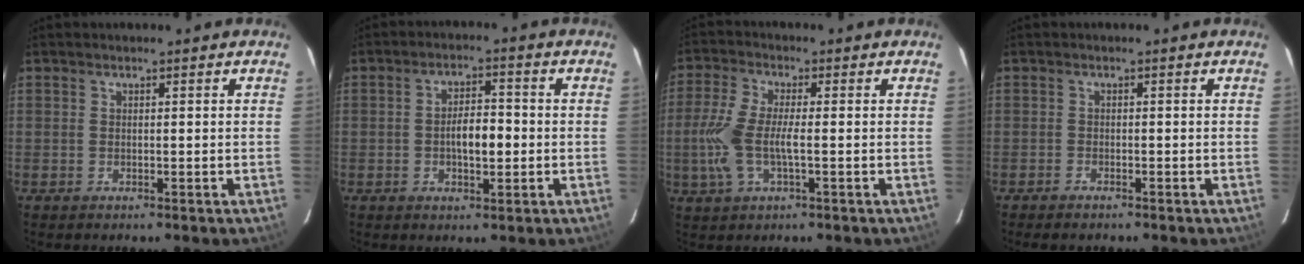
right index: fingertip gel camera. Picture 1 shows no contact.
{"total": 5.8, "force": [-1.0, 2.4, 5.2], "torque": [-0.093, 0.007, -0.012]}
{"total": 8.9, "force": [-1.5, 2.7, 8.3], "torque": [-0.187, -0.002, -0.030]}
{"total": 1.6, "force": [-1.4, 0.4, 0.6], "torque": [-0.019, -0.001, -0.027]}